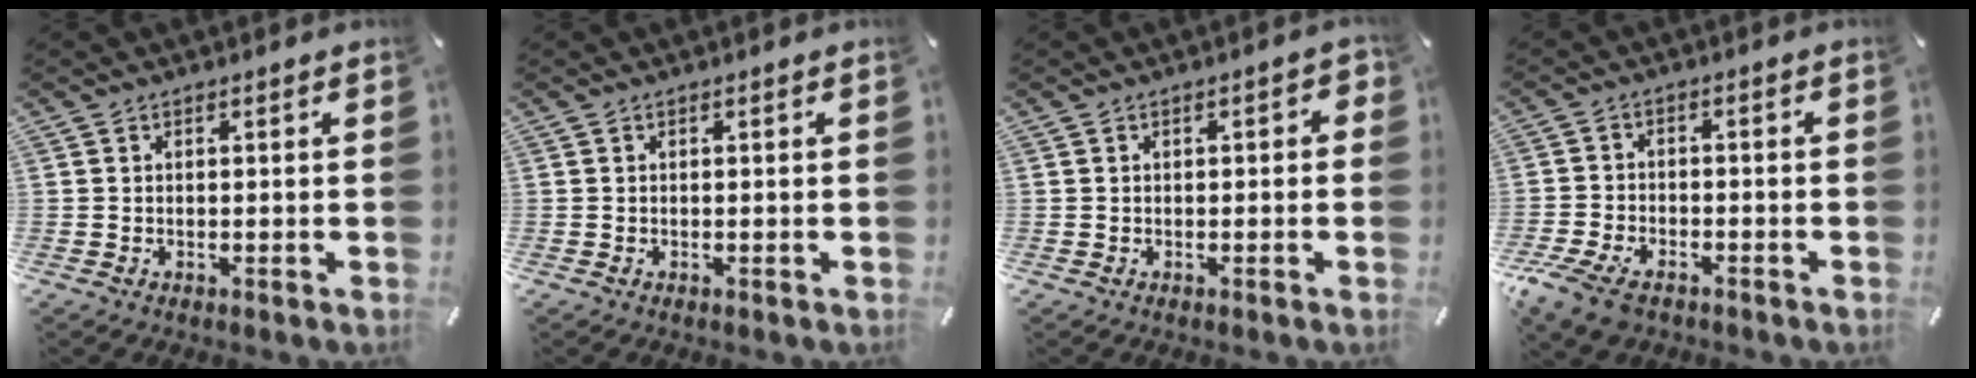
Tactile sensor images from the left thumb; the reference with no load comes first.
{"total": 0.0}
{"total": 2.2, "force": [-0.6, 1.2, 1.7], "torque": [-0.031, 0.007, -0.011]}
{"total": 7.4, "force": [-4.8, 4.0, 3.9], "torque": [-0.096, 0.013, -0.093]}